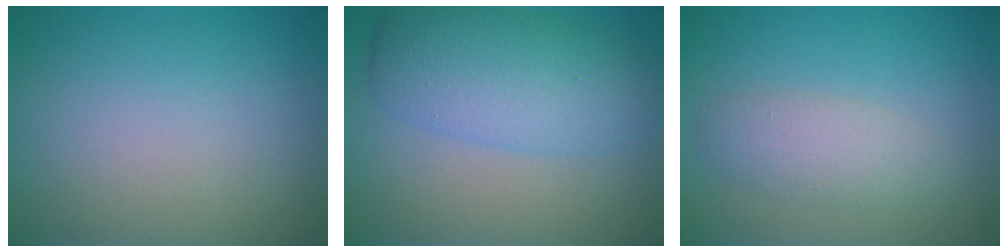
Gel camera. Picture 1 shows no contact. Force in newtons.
{"total": 6.6, "press": 6.6, "slide": 0.1}
{"total": 2.8, "press": 2.8, "slide": 0.1}